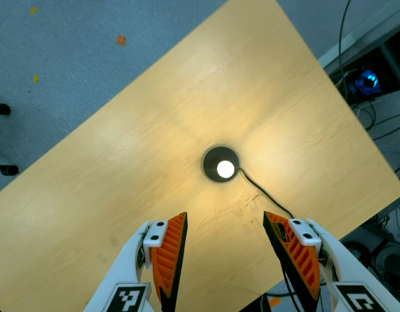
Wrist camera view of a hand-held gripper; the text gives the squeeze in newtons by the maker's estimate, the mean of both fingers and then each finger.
{"total": 0.0}